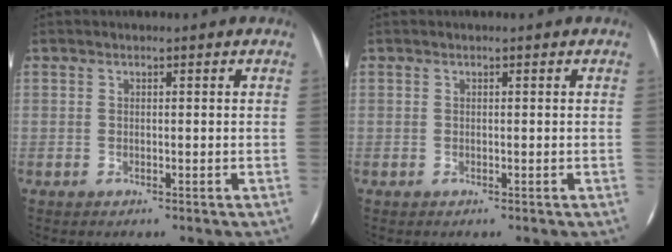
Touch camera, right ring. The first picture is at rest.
{"total": 0.0}